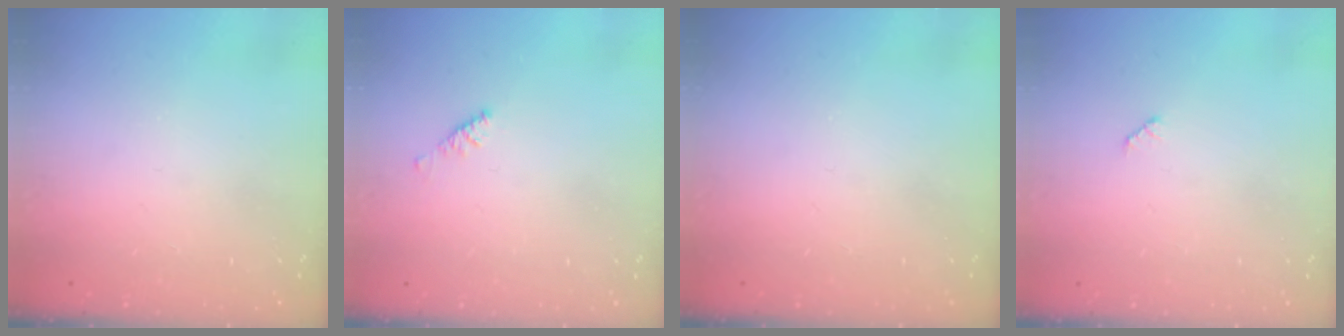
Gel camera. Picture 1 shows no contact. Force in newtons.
{"total": 2.9, "press": 2.8, "slide": 0.6}
{"total": 0.0}
{"total": 2.5, "press": 2.4, "slide": 0.4}